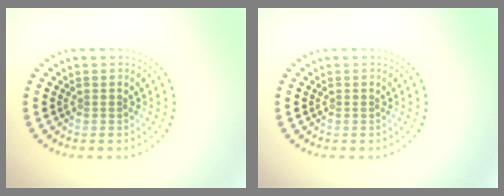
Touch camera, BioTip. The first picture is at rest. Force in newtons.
{"total": 0.0}